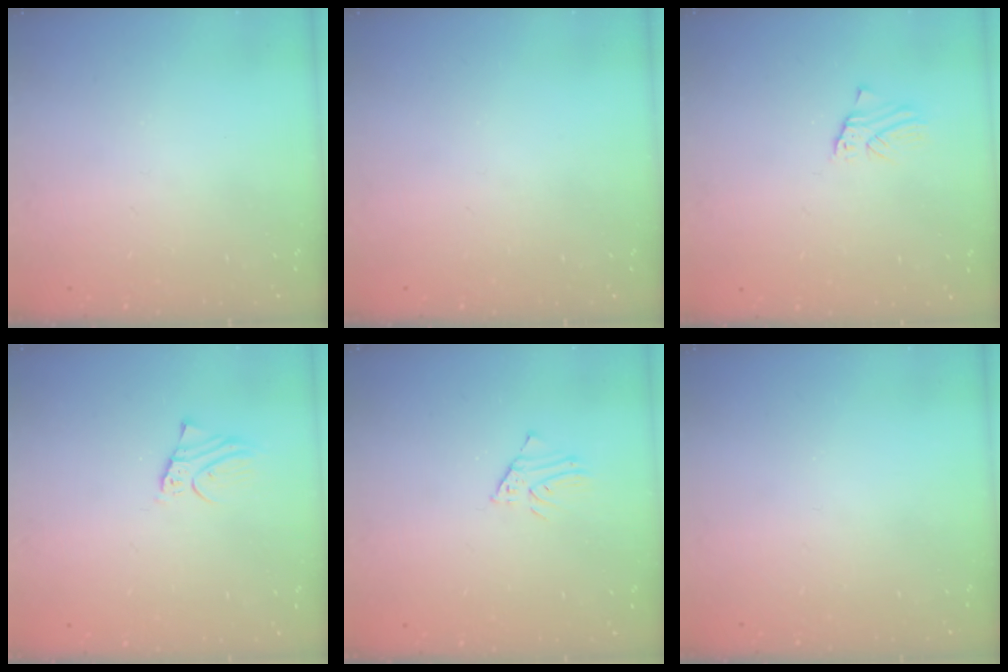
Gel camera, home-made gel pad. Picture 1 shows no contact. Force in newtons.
{"total": 0.0}
{"total": 1.4, "press": 1.4, "slide": 0.1}
{"total": 2.4, "press": 2.4, "slide": 0.0}
{"total": 1.3, "press": 1.3, "slide": 0.1}
{"total": 0.0}